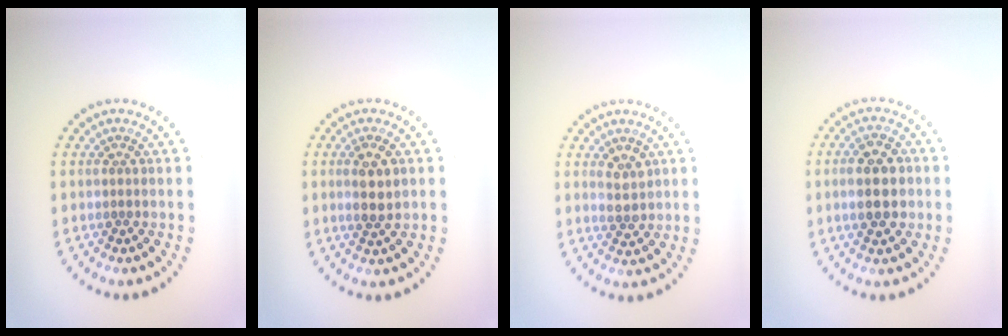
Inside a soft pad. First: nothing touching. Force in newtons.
{"total": 2.0, "press": 1.9, "slide": 0.4}
{"total": 1.8, "press": 1.7, "slide": 0.4}
{"total": 4.6, "press": 4.6, "slide": 0.2}